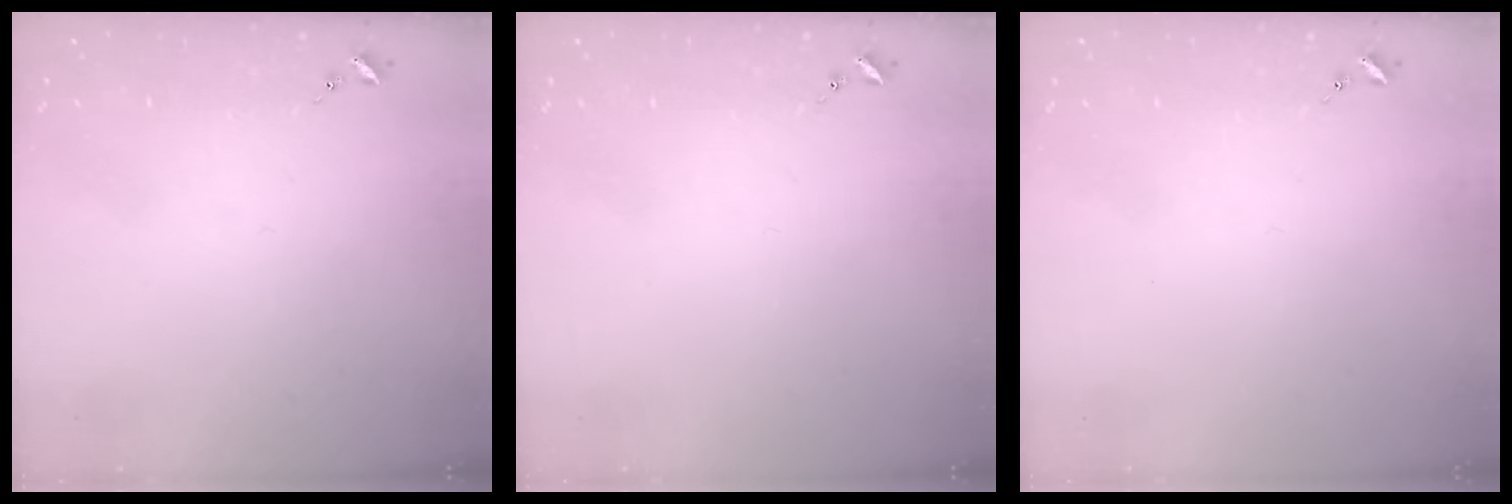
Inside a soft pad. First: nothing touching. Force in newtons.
{"total": 0.0}
{"total": 0.0}